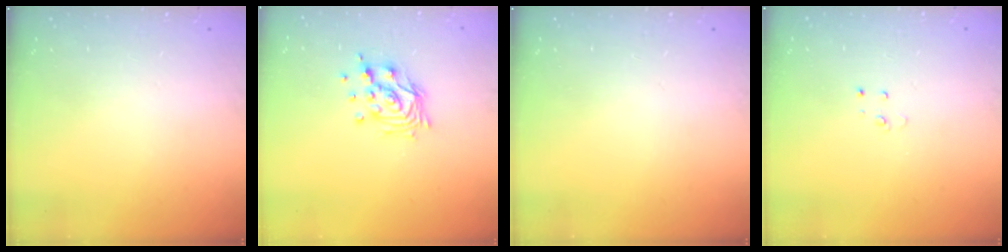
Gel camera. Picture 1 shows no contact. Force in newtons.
{"total": 11.1, "press": 11.0, "slide": 0.9}
{"total": 0.0}
{"total": 3.0, "press": 2.9, "slide": 0.3}